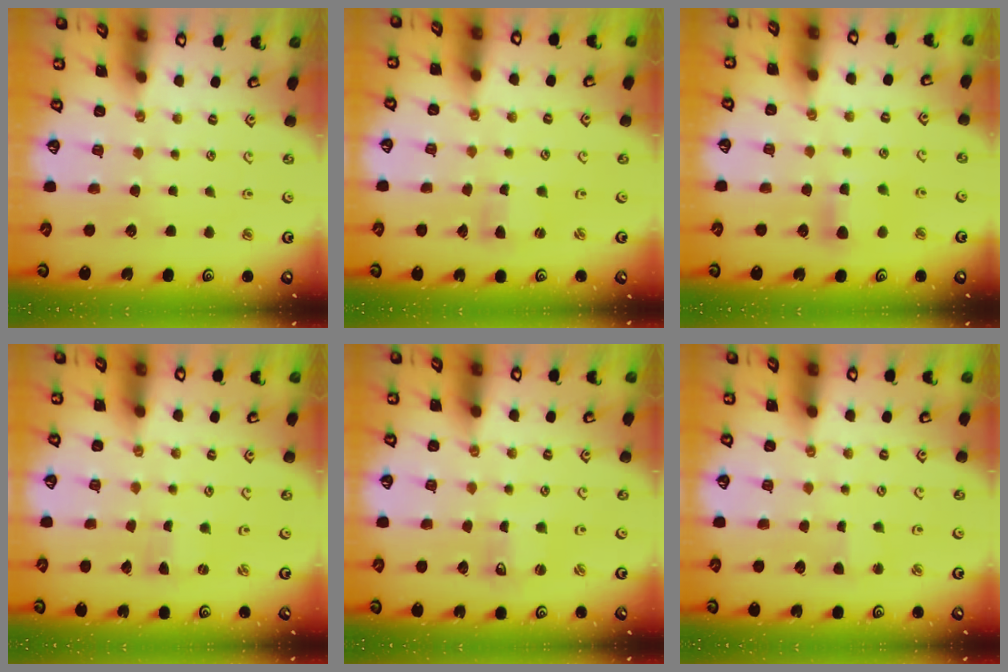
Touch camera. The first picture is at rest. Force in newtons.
{"total": 1.6, "press": 1.6, "slide": 0.2}
{"total": 6.9, "press": 6.8, "slide": 1.0}
{"total": 0.0}
{"total": 1.0, "press": 1.0, "slide": 0.2}
{"total": 1.9, "press": 1.9, "slide": 0.2}